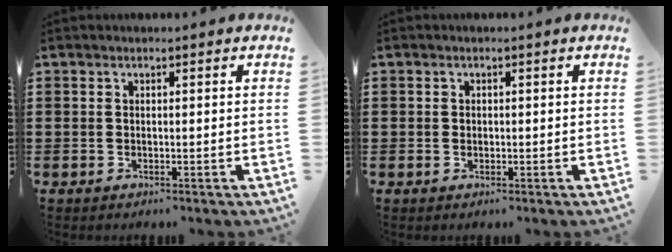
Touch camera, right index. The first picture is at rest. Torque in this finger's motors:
{"motor_torque": [0.17, 0.62, -0.01, 0.00]}